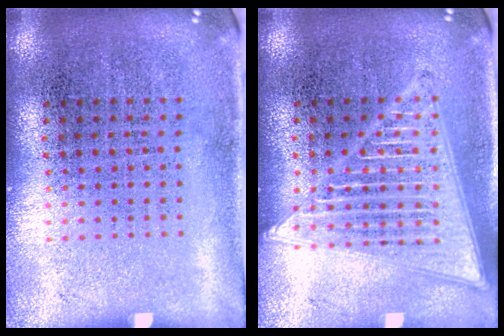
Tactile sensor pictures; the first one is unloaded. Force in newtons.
{"total": 2.9, "press": 2.8, "slide": 0.4}